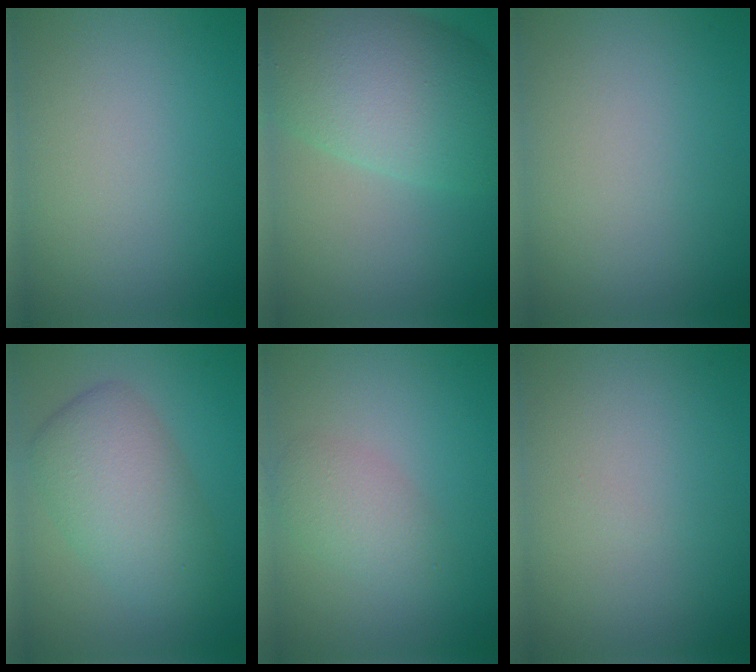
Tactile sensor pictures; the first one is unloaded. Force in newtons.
{"total": 9.9, "press": 9.9, "slide": 0.3}
{"total": 0.0}
{"total": 5.9, "press": 5.9, "slide": 0.1}
{"total": 2.6, "press": 2.6, "slide": 0.1}
{"total": 0.0}